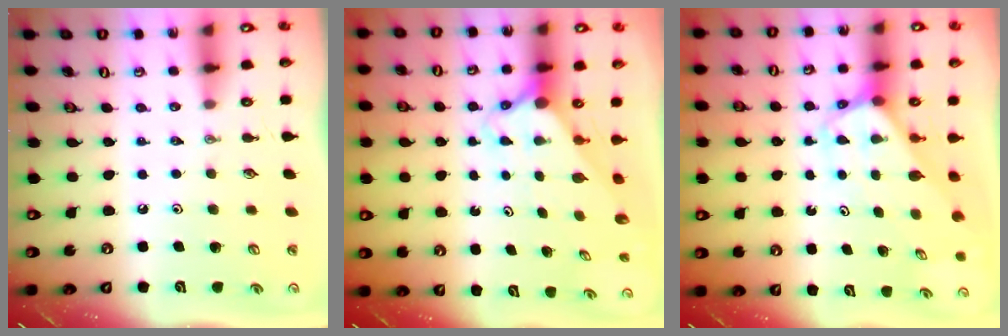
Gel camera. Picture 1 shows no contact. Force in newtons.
{"total": 2.6, "press": 2.6, "slide": 0.2}
{"total": 3.7, "press": 3.7, "slide": 0.4}